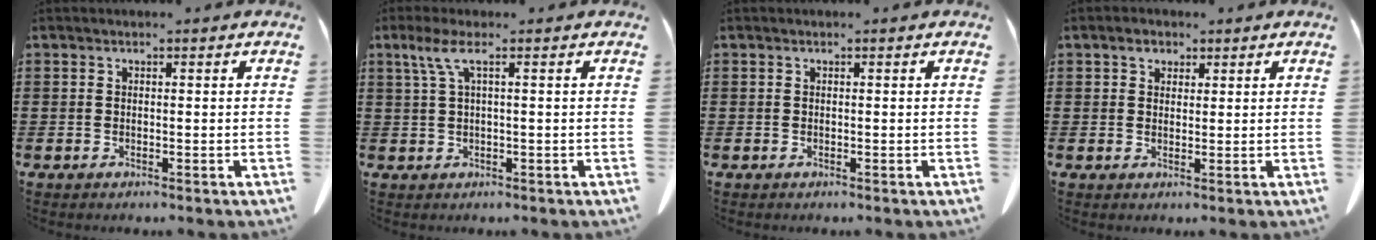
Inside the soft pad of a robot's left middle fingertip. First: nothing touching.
{"total": 3.5, "force": [1.2, 0.2, 3.3], "torque": [-0.068, -0.001, 0.021]}
{"total": 0.0}
{"total": 2.4, "force": [1.6, 1.5, 1.0], "torque": [-0.017, 0.004, 0.028]}